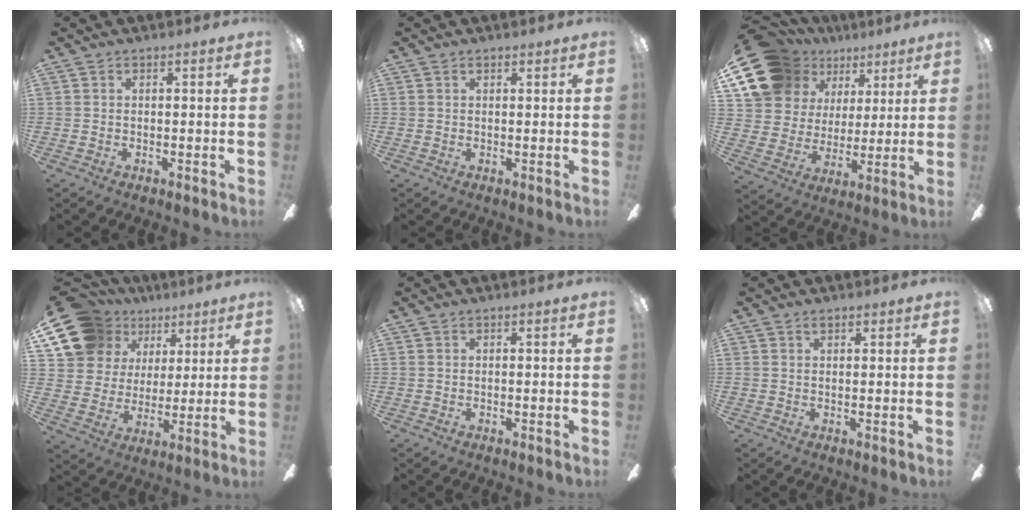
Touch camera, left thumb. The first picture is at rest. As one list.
[{"total": 0.5, "force": [0.4, 0.3, 0.2], "torque": [-0.004, 0.003, 0.007]}, {"total": 19.3, "force": [11.1, 13.6, 8.1], "torque": [-0.157, -0.046, 0.219]}, {"total": 16.9, "force": [9.6, 12.4, 6.4], "torque": [-0.134, -0.038, 0.187]}, {"total": 0.0}, {"total": 1.0, "force": [0.8, 0.5, 0.4], "torque": [-0.008, 0.002, 0.015]}]